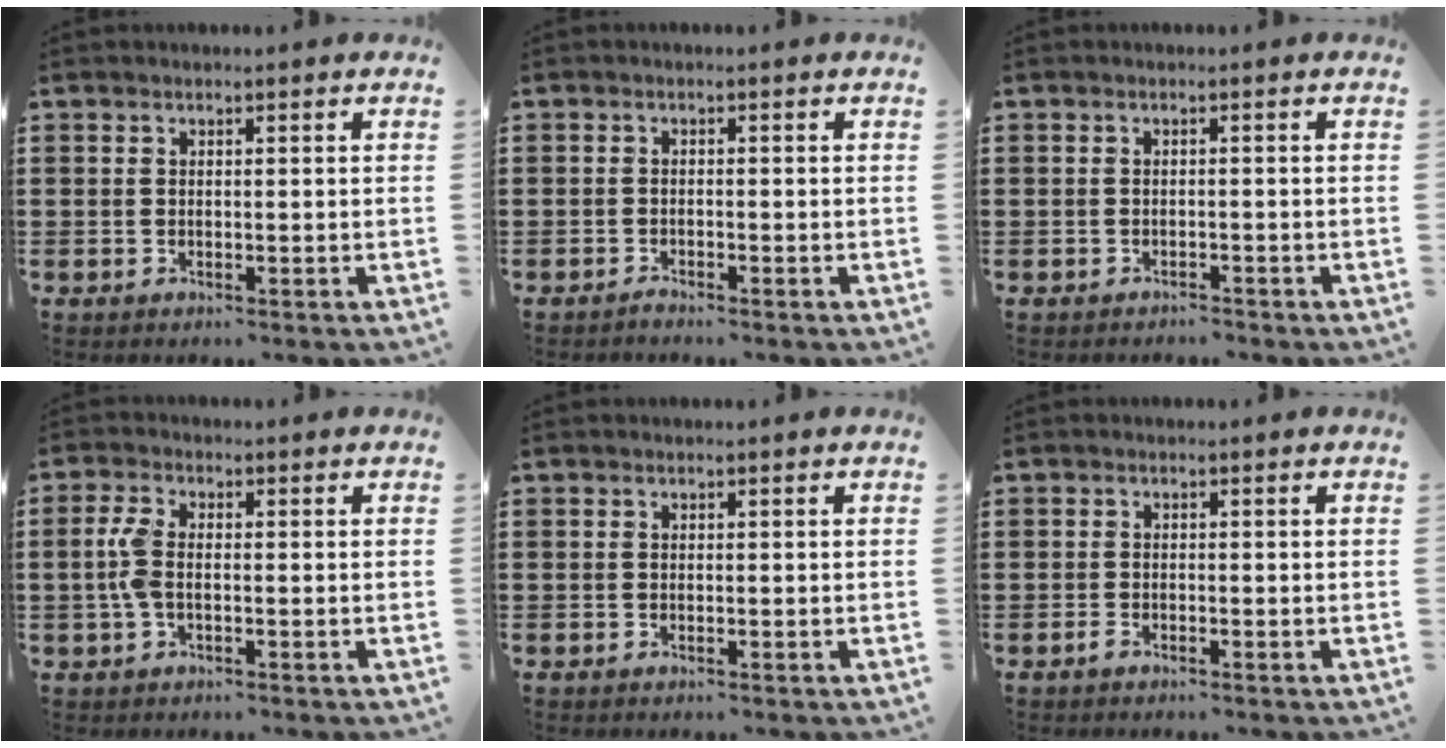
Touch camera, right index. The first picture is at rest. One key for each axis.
{"total": 1.0, "fx": -1.0, "fy": -0.1, "fz": 0.1, "tx": -0.005, "ty": -0.002, "tz": -0.019}
{"total": 1.1, "fx": -1.0, "fy": 0.2, "fz": 0.0, "tx": -0.005, "ty": 0.001, "tz": -0.023}
{"total": 4.0, "fx": -0.5, "fy": 1.8, "fz": 3.5, "tx": -0.092, "ty": -0.004, "tz": -0.018}
{"total": 0.0}
{"total": 1.1, "fx": -0.8, "fy": 0.3, "fz": 0.6, "tx": -0.022, "ty": -0.009, "tz": -0.017}